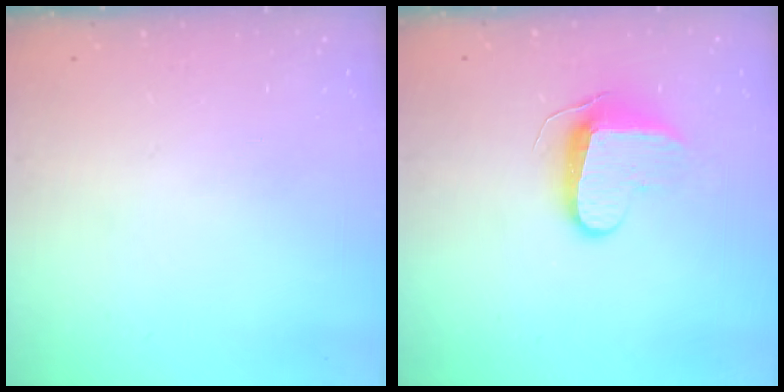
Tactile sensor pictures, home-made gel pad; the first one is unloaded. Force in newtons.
{"total": 8.9, "press": 8.9, "slide": 0.8}